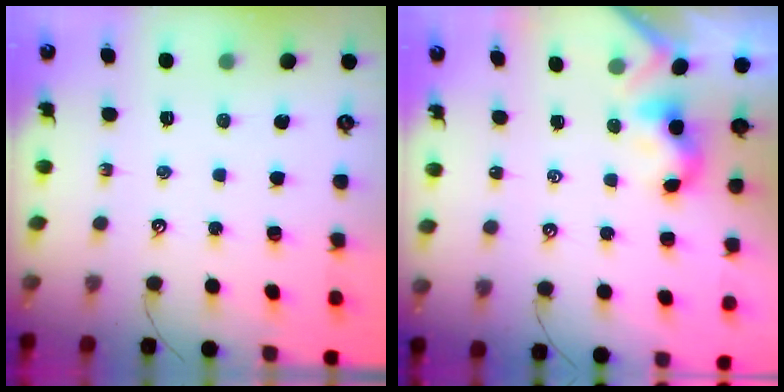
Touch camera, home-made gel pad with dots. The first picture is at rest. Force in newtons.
{"total": 2.2, "press": 2.2, "slide": 0.2}